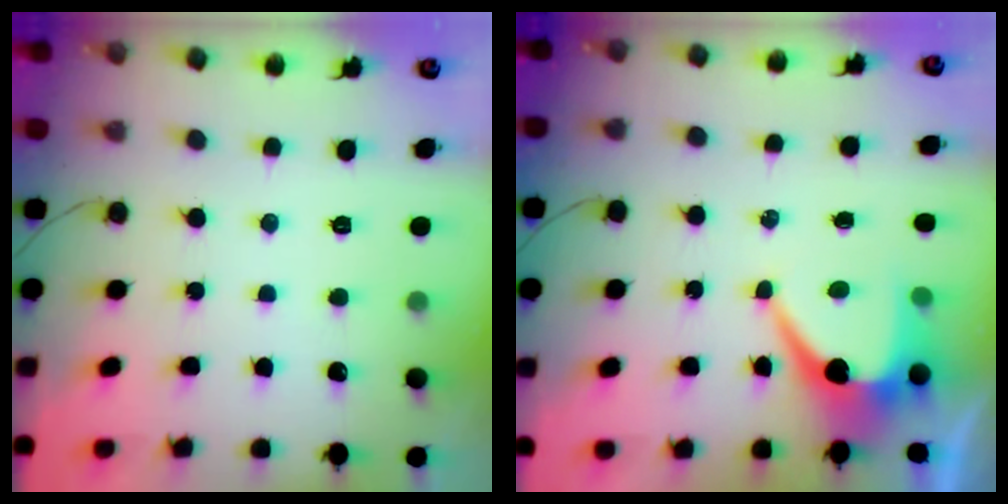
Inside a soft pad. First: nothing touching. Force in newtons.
{"total": 7.6, "press": 7.6, "slide": 0.2}